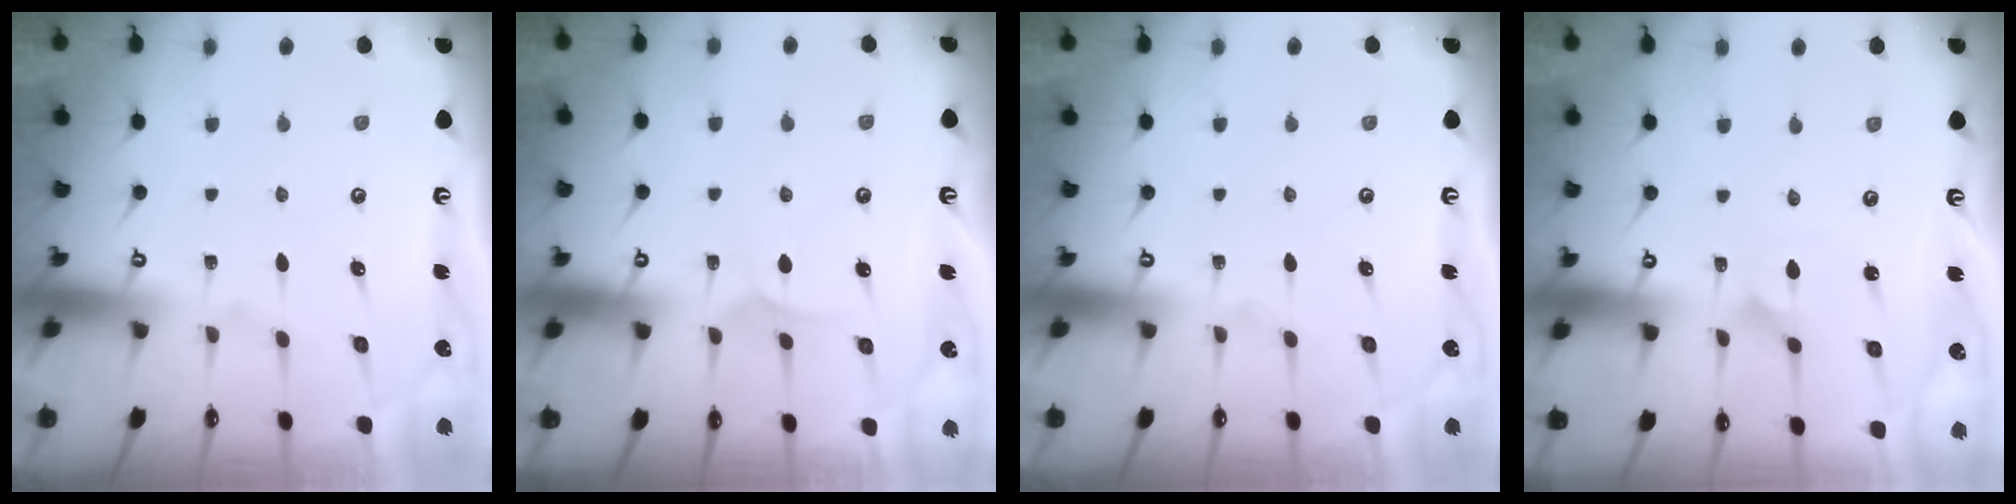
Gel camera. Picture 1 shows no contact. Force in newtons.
{"total": 5.0, "press": 4.9, "slide": 0.4}
{"total": 0.0}
{"total": 1.0, "press": 1.0, "slide": 0.0}